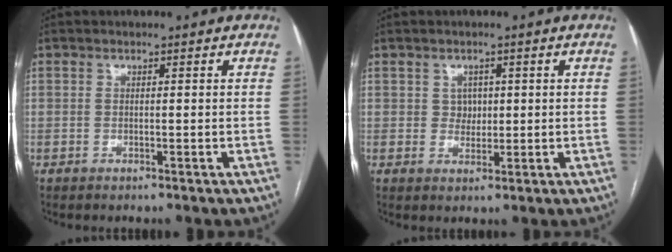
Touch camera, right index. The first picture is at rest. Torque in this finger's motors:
{"motor_torque": [0.19, 0.17, 0.01, -0.01]}